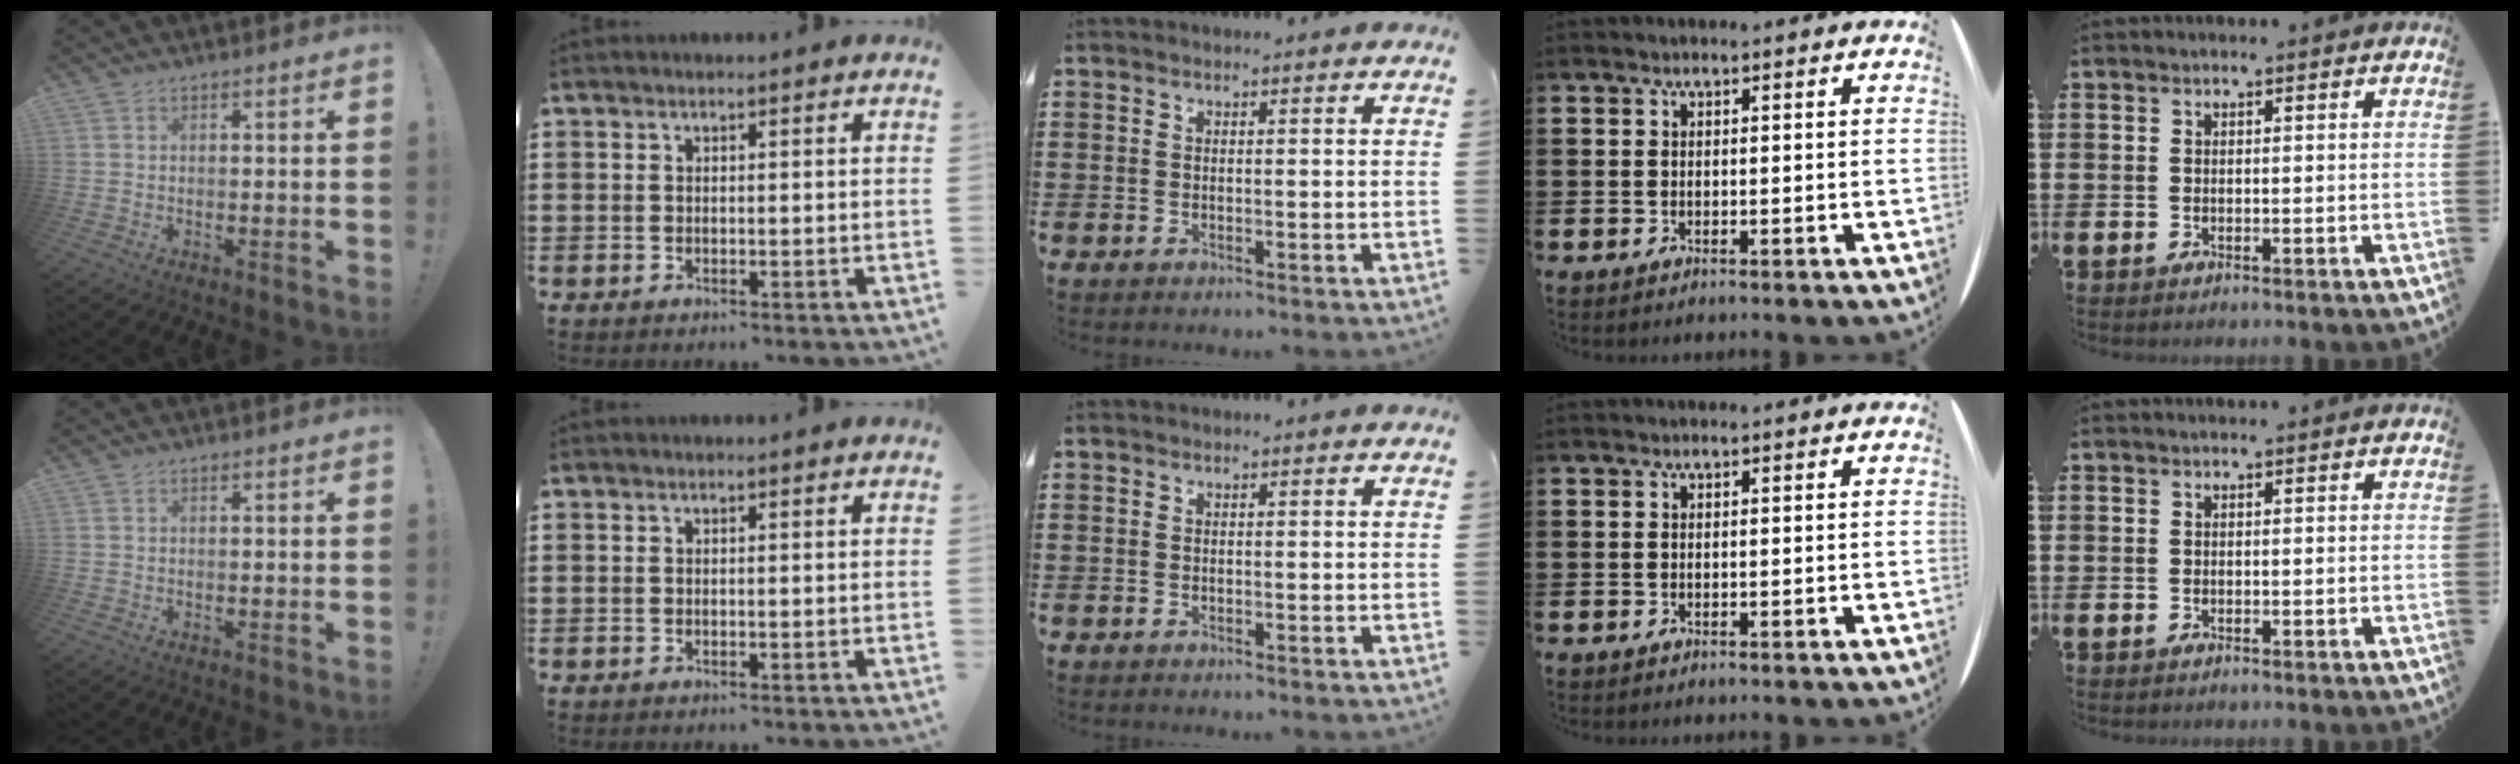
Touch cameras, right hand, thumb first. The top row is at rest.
{}